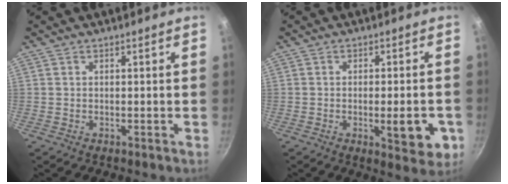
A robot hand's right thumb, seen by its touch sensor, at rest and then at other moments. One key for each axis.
{"total": 9.2, "fx": -2.5, "fy": 3.2, "fz": 8.2, "tx": -0.091, "ty": 0.001, "tz": -0.029}